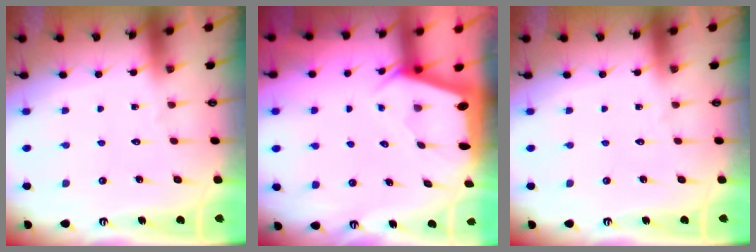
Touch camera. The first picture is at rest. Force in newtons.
{"total": 1.9, "press": 1.8, "slide": 0.3}
{"total": 0.0}